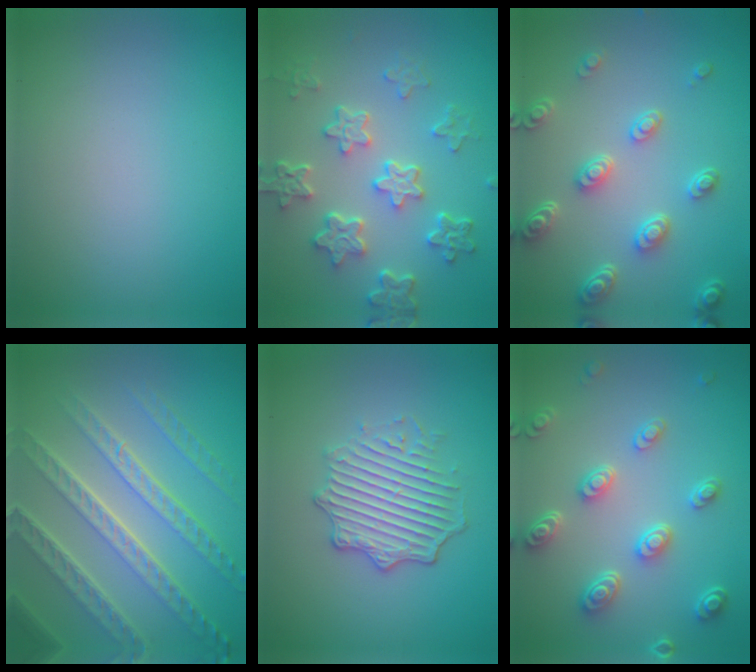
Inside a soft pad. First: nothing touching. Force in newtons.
{"total": 5.6, "press": 4.3, "slide": 3.6}
{"total": 4.7, "press": 3.8, "slide": 2.9}
{"total": 7.8, "press": 5.5, "slide": 5.6}
{"total": 4.5, "press": 3.7, "slide": 2.6}
{"total": 4.6, "press": 3.6, "slide": 2.8}